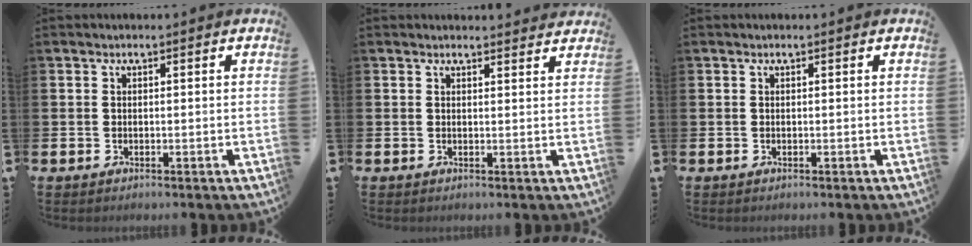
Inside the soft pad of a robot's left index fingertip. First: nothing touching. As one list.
[{"total": 1.6, "force": [1.6, 0.1, -0.1], "torque": [0.007, -0.011, 0.028]}, {"total": 0.0}]